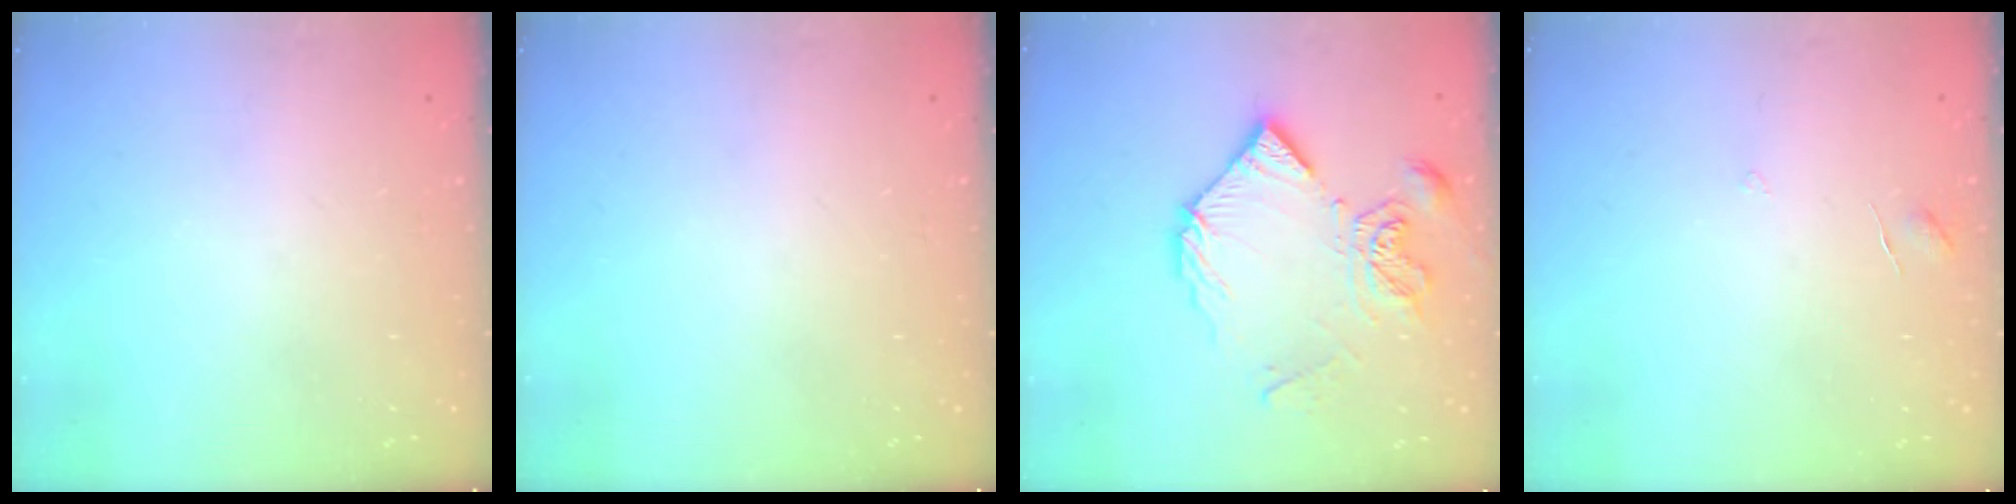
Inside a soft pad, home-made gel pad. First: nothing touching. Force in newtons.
{"total": 0.0}
{"total": 11.0, "press": 11.0, "slide": 1.2}
{"total": 2.9, "press": 2.9, "slide": 0.2}